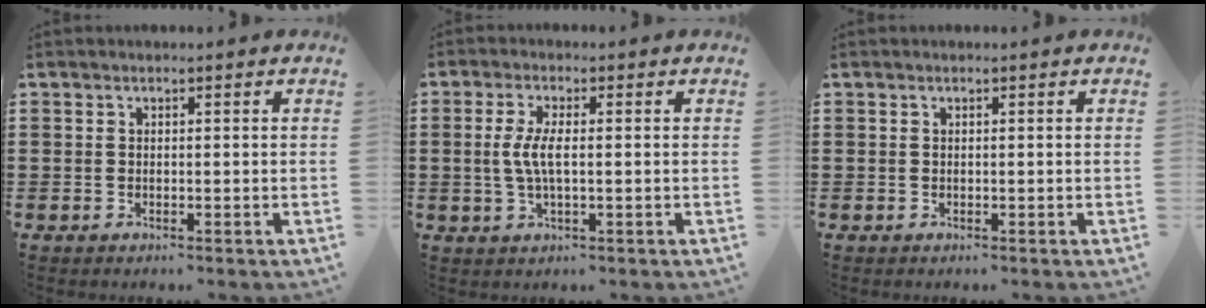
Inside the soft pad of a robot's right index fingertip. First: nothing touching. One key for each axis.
{"total": 4.4, "fx": -0.1, "fy": 1.2, "fz": 4.3, "tx": -0.099, "ty": -0.007, "tz": -0.010}
{"total": 0.0}